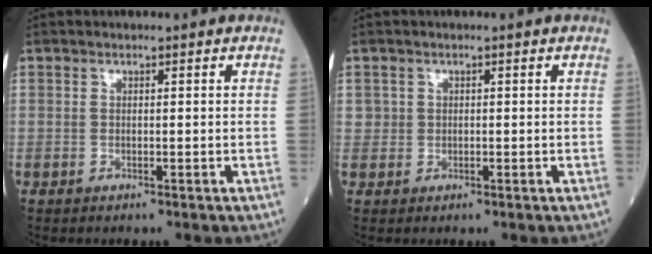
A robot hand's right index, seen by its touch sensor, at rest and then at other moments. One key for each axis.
{"total": 1.1, "fx": 0.2, "fy": 1.1, "fz": 0.1, "tx": 0.007, "ty": 0.003, "tz": 0.001}